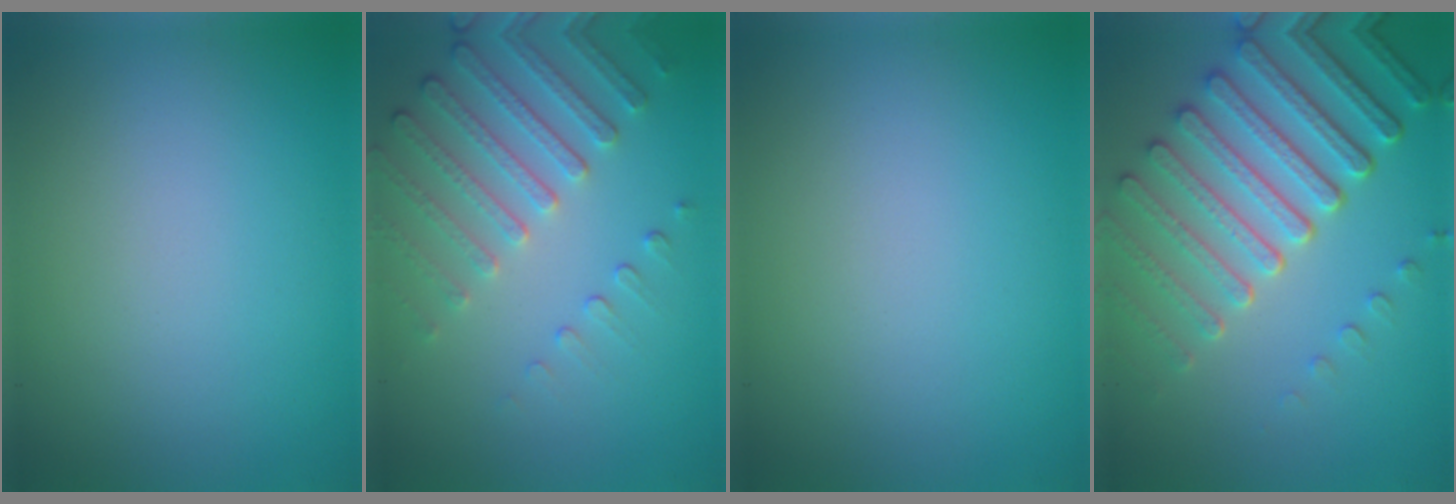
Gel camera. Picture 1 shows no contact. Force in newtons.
{"total": 4.9, "press": 3.6, "slide": 3.3}
{"total": 0.0}
{"total": 7.5, "press": 5.7, "slide": 4.9}